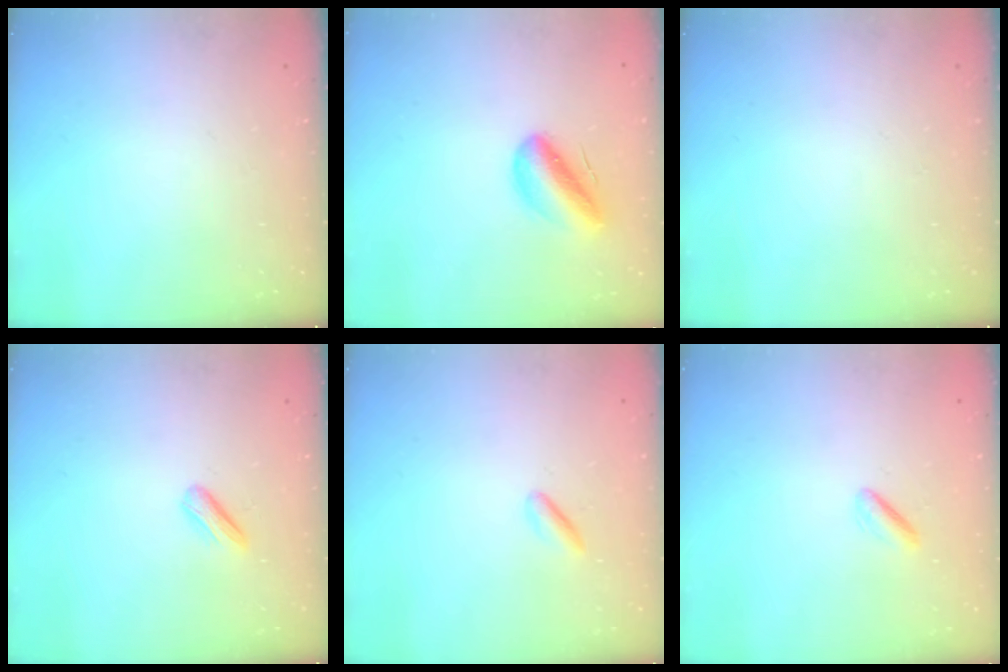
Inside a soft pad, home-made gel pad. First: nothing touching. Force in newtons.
{"total": 8.9, "press": 8.6, "slide": 2.3}
{"total": 0.0}
{"total": 4.1, "press": 3.9, "slide": 1.2}
{"total": 1.4, "press": 1.2, "slide": 0.8}
{"total": 1.1, "press": 0.7, "slide": 0.8}